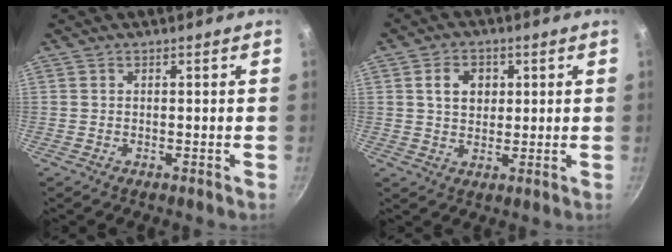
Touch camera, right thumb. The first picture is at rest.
{"total": 5.9, "force": [1.6, 4.5, 3.4], "torque": [-0.038, 0.001, 0.026]}